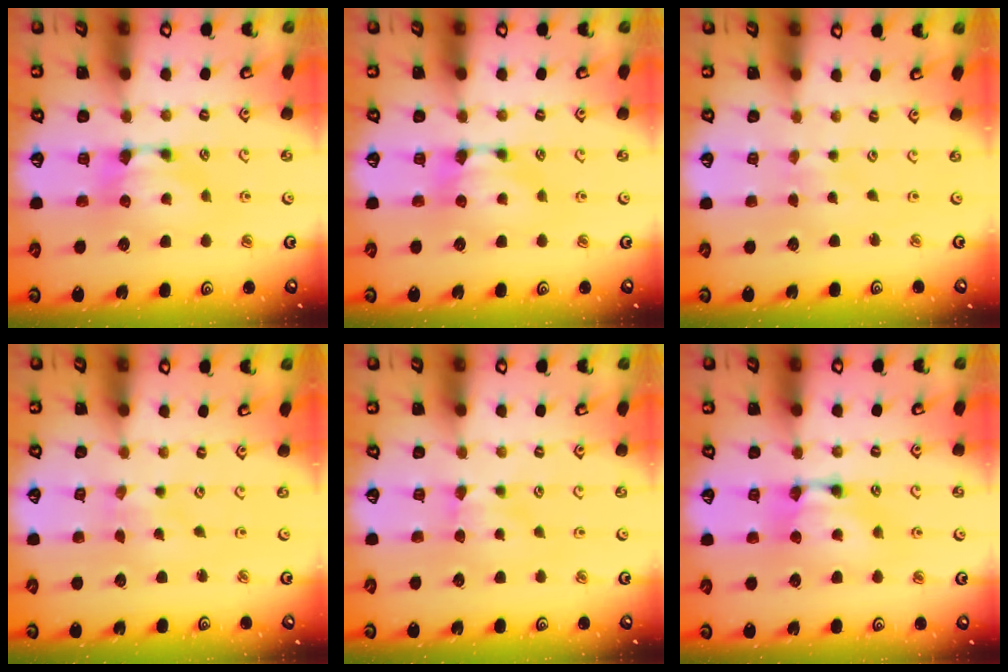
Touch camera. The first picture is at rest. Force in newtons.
{"total": 0.0}
{"total": 3.0, "press": 3.0, "slide": 0.1}
{"total": 4.4, "press": 4.4, "slide": 0.4}
{"total": 2.4, "press": 2.3, "slide": 0.5}
{"total": 1.8, "press": 1.8, "slide": 0.1}